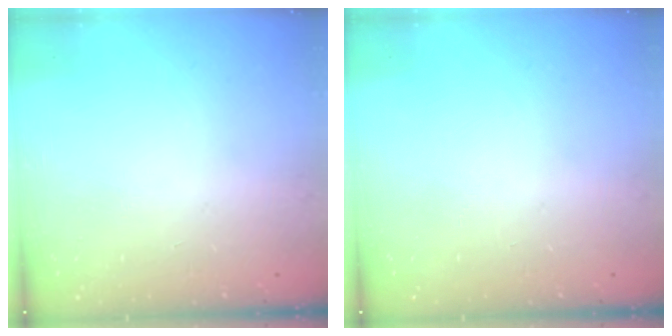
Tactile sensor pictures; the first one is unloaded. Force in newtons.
{"total": 0.0}